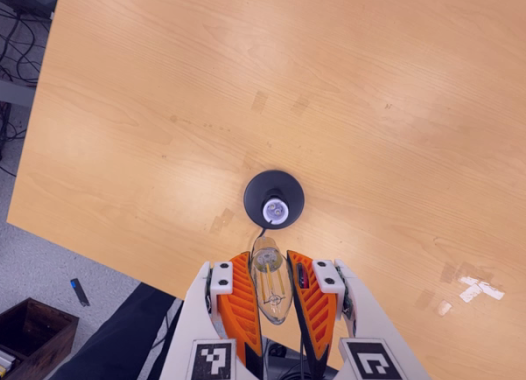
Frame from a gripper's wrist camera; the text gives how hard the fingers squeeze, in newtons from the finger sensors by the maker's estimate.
{"total": 21.3, "left": 24.1, "right": 18.5}